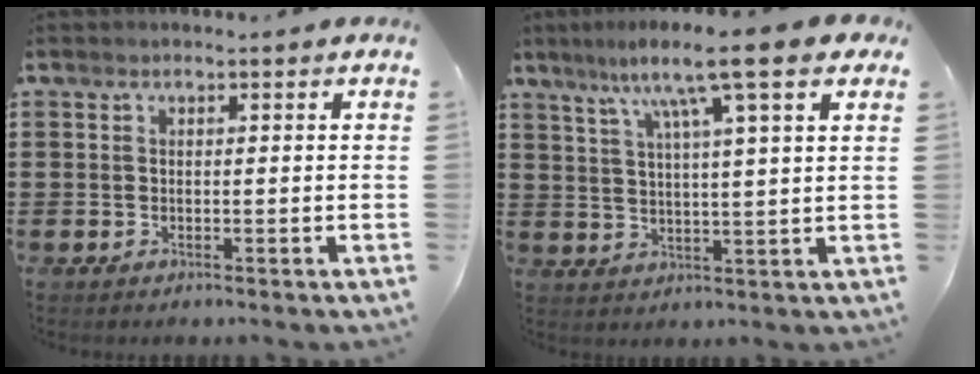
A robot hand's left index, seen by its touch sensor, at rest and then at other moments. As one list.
[{"total": 9.8, "force": [6.3, 0.4, 7.6], "torque": [-0.158, -0.013, 0.100]}]